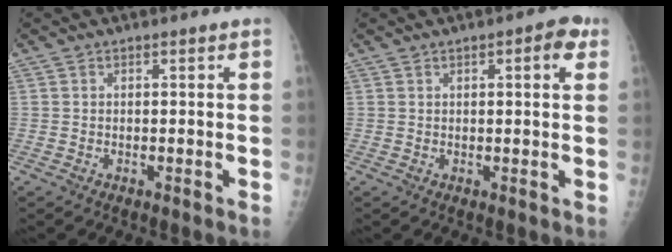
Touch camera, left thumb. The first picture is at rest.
{"total": 4.4, "force": [1.8, 1.4, 3.8], "torque": [-0.039, 0.000, 0.017]}